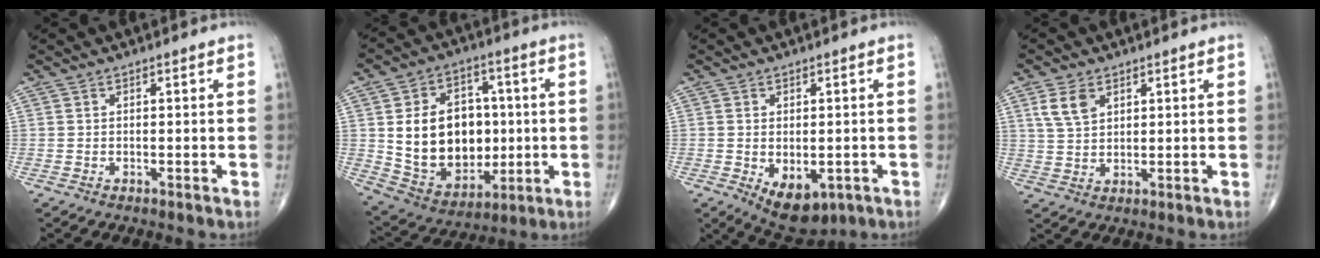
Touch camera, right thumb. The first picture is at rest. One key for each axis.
{"total": 19.3, "fx": 0.7, "fy": 14.4, "fz": 12.7, "tx": -0.164, "ty": 0.008, "tz": 0.039}
{"total": 8.4, "fx": -2.8, "fy": 4.8, "fz": 6.3, "tx": -0.083, "ty": -0.006, "tz": -0.027}
{"total": 5.4, "fx": 2.6, "fy": 3.3, "fz": 3.4, "tx": -0.058, "ty": -0.006, "tz": 0.056}